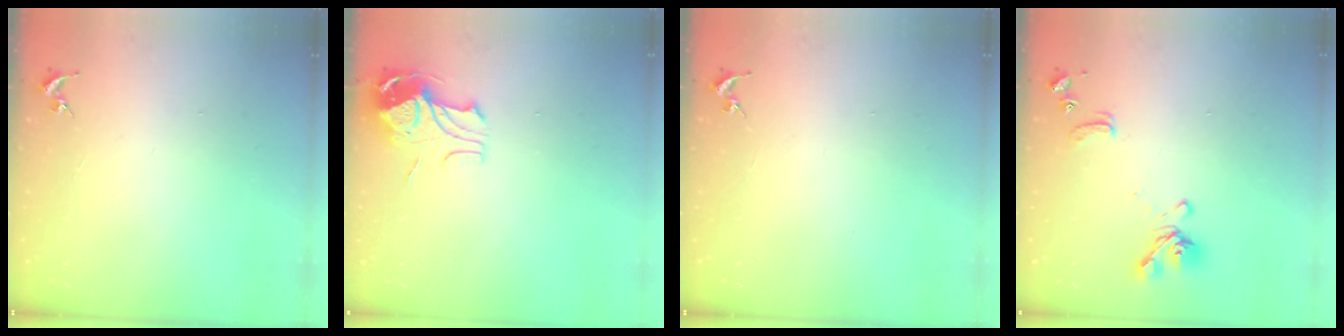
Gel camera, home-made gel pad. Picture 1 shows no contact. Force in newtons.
{"total": 9.5, "press": 9.4, "slide": 1.3}
{"total": 0.0}
{"total": 11.8, "press": 11.7, "slide": 1.4}